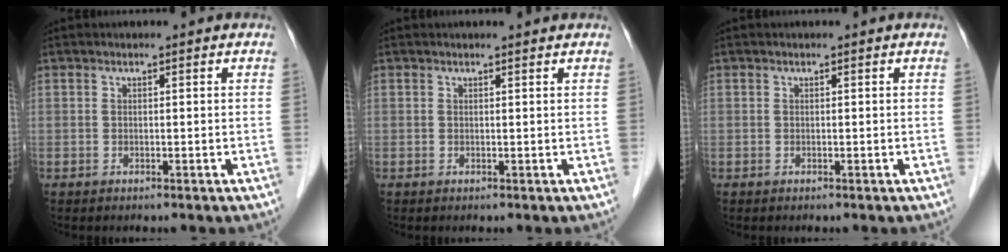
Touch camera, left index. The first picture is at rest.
{"total": 1.0, "force": [1.0, -0.1, 0.1], "torque": [-0.011, -0.002, 0.011]}
{"total": 0.0}